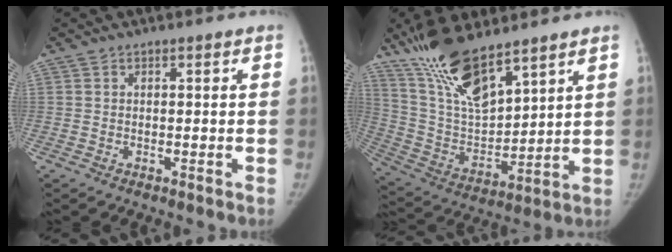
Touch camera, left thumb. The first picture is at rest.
{"total": 16.7, "force": [12.4, 5.0, 9.9], "torque": [-0.164, -0.063, 0.251]}